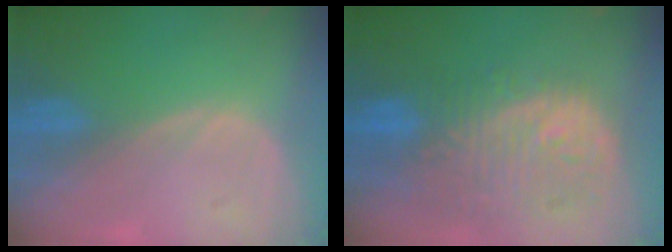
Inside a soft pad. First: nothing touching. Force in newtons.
{"total": 12.1, "press": 10.8, "slide": 5.6}